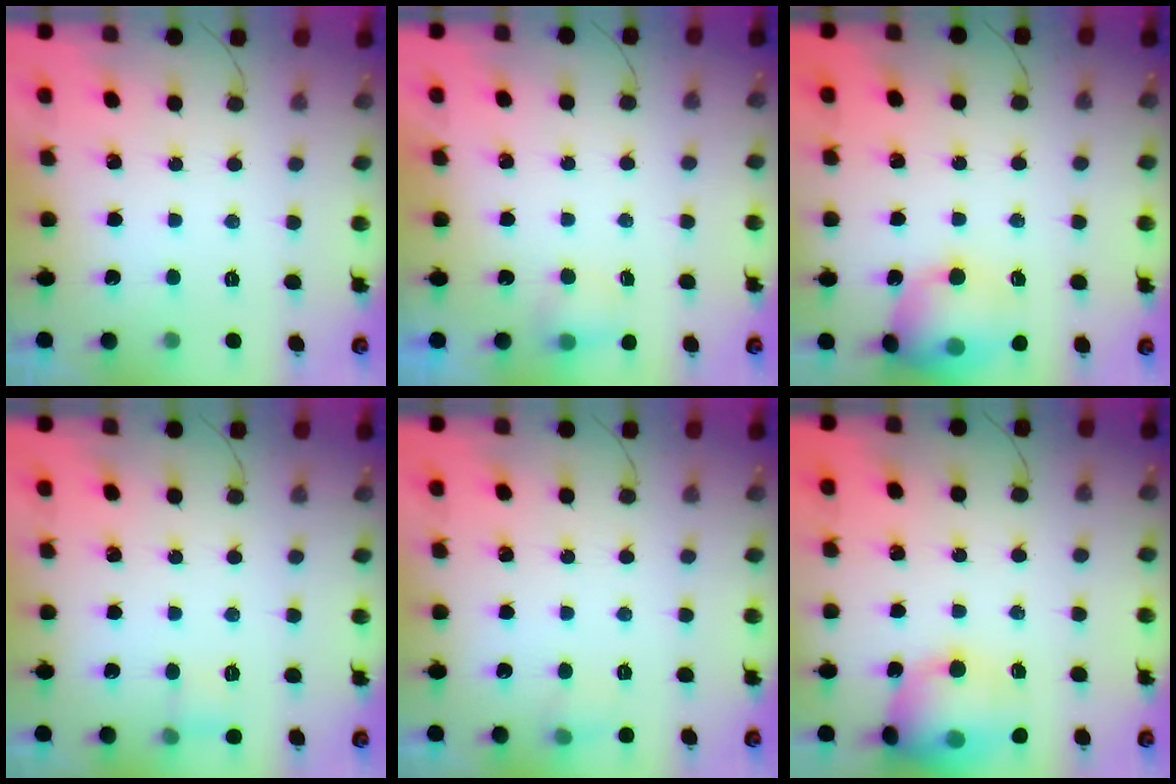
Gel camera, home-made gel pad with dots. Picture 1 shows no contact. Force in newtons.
{"total": 4.3, "press": 4.1, "slide": 1.2}
{"total": 13.8, "press": 13.6, "slide": 1.8}
{"total": 5.0, "press": 4.8, "slide": 1.3}
{"total": 5.5, "press": 5.3, "slide": 1.5}
{"total": 15.8, "press": 15.3, "slide": 3.7}